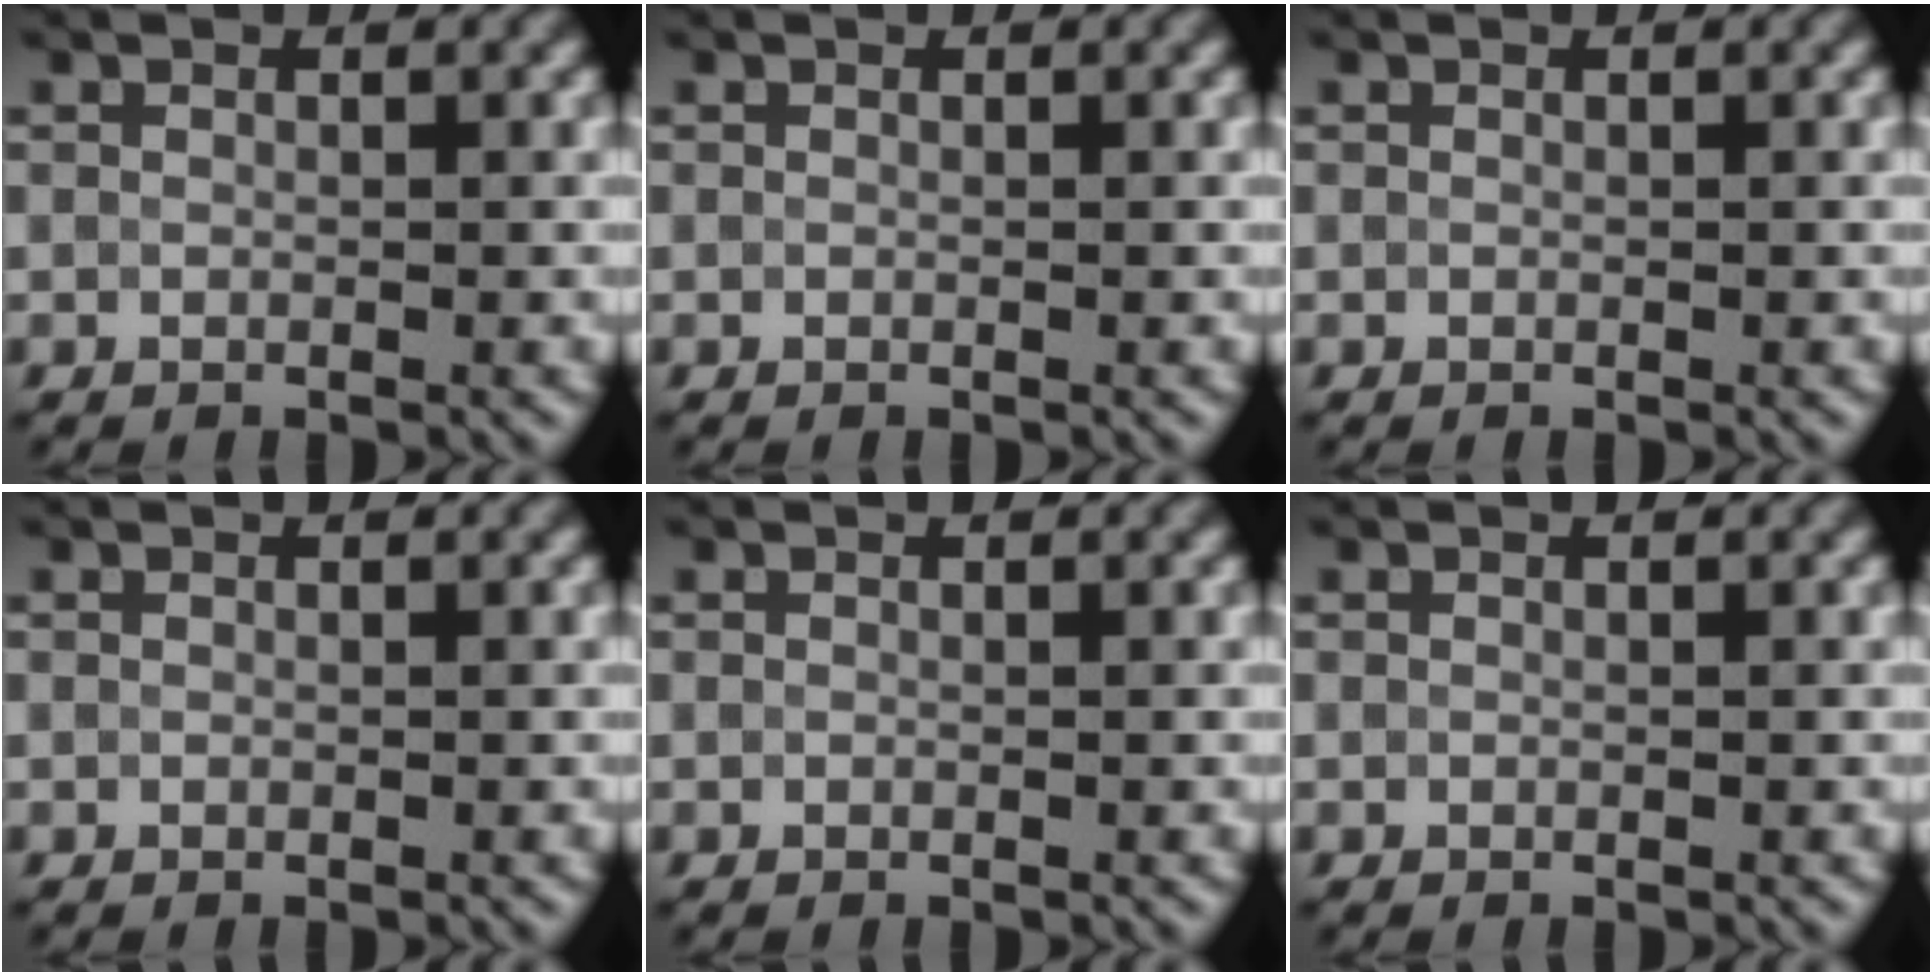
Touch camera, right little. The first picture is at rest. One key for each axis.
{"total": 0.0}
{"total": 0.0}
{"total": 0.0}
{"total": 0.0}
{"total": 0.0}